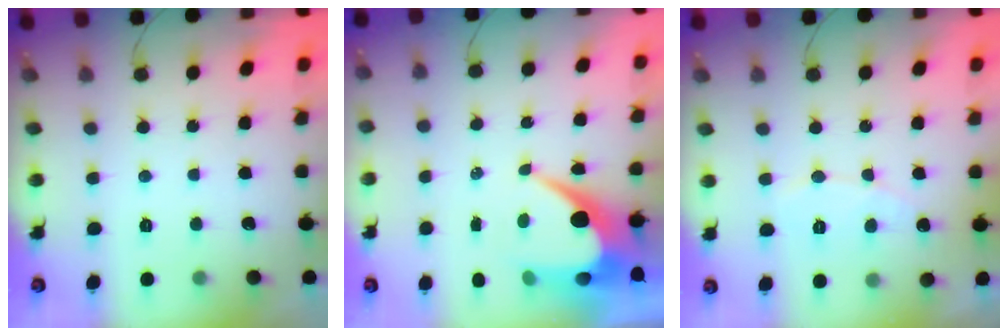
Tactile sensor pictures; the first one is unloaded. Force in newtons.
{"total": 10.2, "press": 10.1, "slide": 0.9}
{"total": 5.4, "press": 5.4, "slide": 0.4}